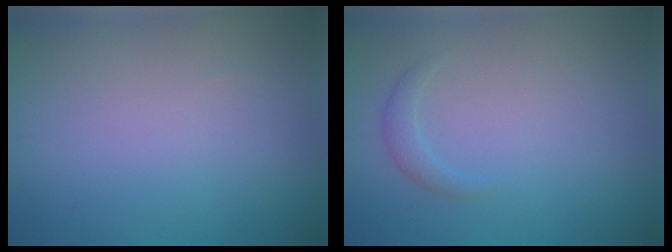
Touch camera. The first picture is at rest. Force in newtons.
{"total": 1.2, "press": 1.2, "slide": 0.0}